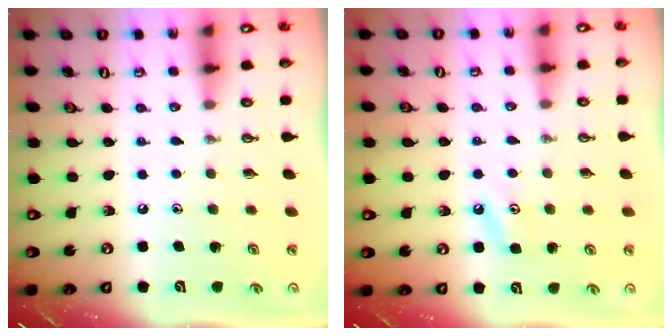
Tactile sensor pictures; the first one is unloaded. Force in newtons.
{"total": 3.8, "press": 3.8, "slide": 0.4}